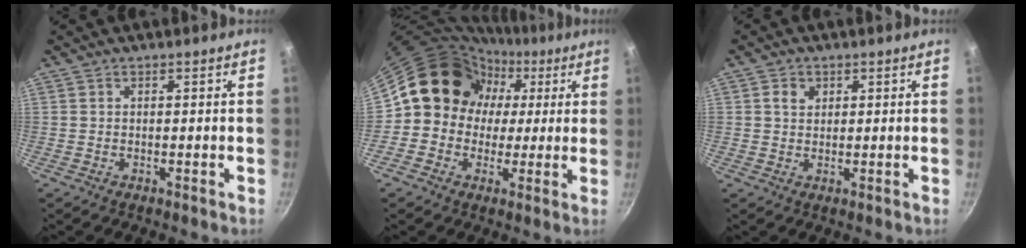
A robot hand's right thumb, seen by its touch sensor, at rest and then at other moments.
{"total": 12.2, "force": [2.2, 11.4, 3.9], "torque": [-0.011, 0.020, 0.015]}
{"total": 2.6, "force": [0.9, 2.1, 1.1], "torque": [-0.010, 0.002, 0.013]}